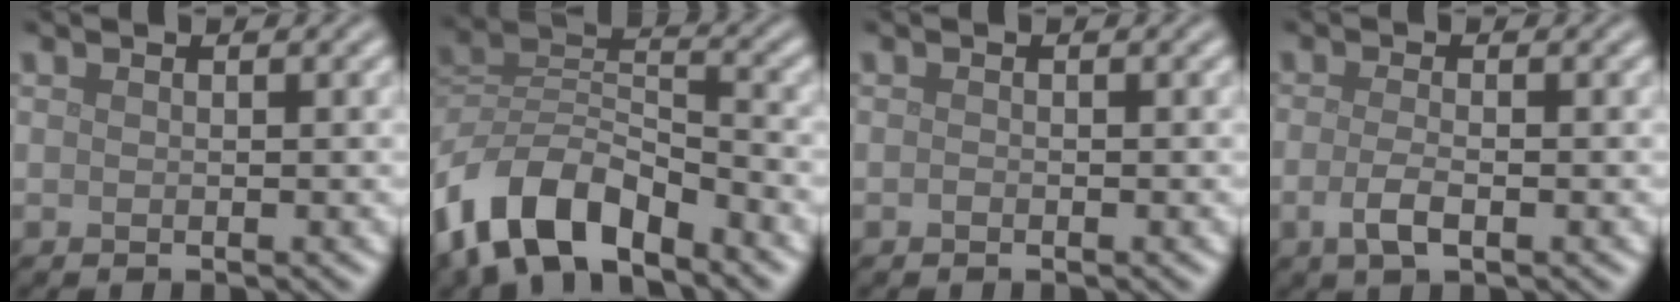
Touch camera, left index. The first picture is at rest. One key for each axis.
{"total": 8.9, "fx": -5.8, "fy": 4.3, "fz": 5.2, "tx": -0.092, "ty": -0.001, "tz": -0.120}
{"total": 0.0}
{"total": 2.4, "fx": -0.8, "fy": 0.8, "fz": 2.1, "tx": -0.046, "ty": -0.003, "tz": -0.019}